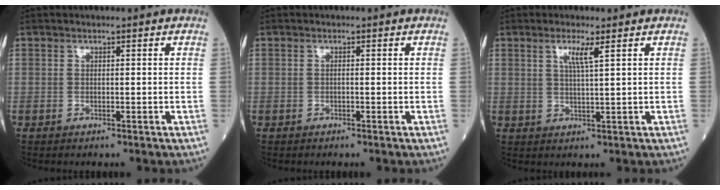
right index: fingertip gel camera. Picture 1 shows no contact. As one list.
[{"total": 0.0}, {"total": 3.0, "force": [1.5, -0.3, 2.6], "torque": [-0.054, -0.002, 0.027]}]